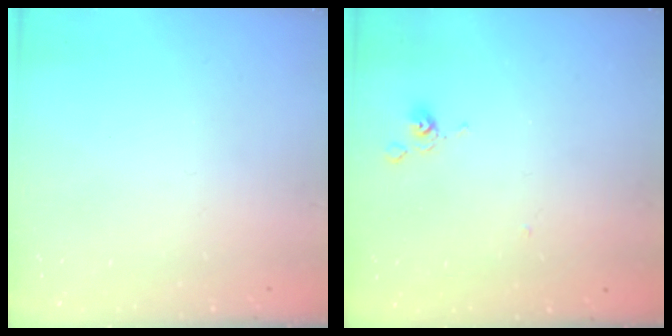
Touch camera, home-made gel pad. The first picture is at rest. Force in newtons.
{"total": 4.6, "press": 4.5, "slide": 0.4}